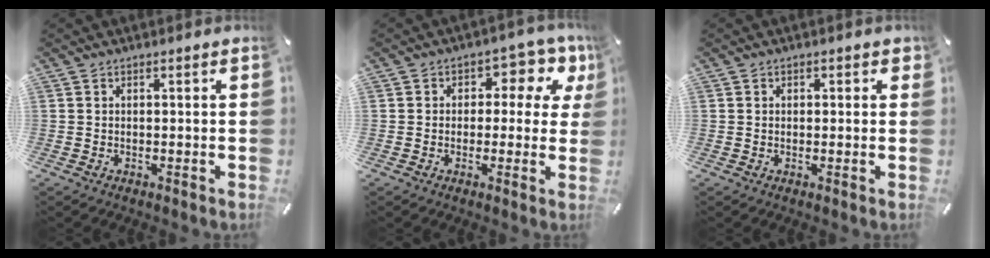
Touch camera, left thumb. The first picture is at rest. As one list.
[{"total": 7.8, "force": [2.0, 5.3, 5.3], "torque": [-0.066, -0.008, 0.030]}, {"total": 1.1, "force": [0.0, 1.1, 0.3], "torque": [0.009, -0.001, -0.006]}]